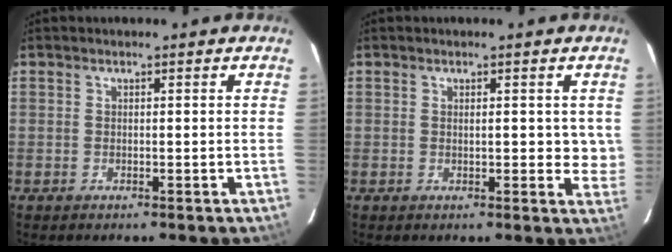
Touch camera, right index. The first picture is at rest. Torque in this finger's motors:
{"motor_torque": [-0.14, -0.05, 0.06, 0.00]}